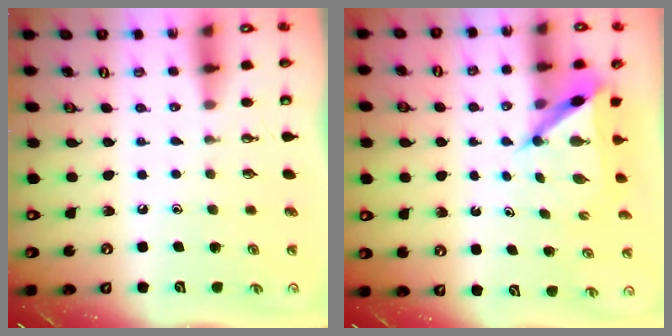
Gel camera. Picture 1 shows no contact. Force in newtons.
{"total": 5.7, "press": 5.7, "slide": 0.6}